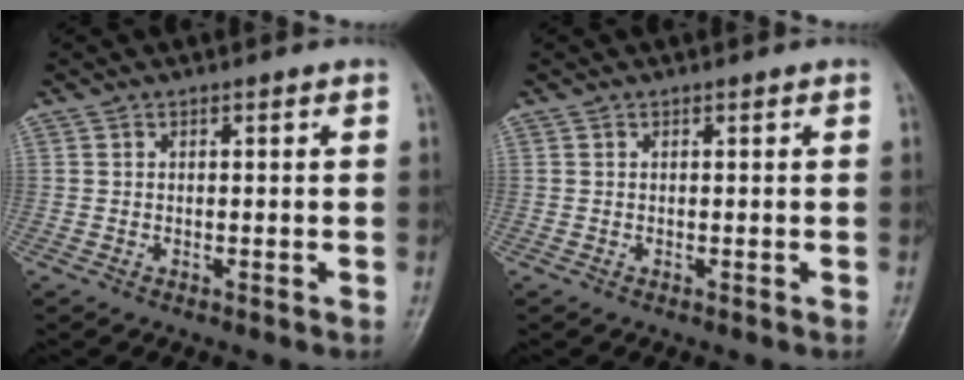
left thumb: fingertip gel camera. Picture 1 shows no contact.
{"total": 0.0}